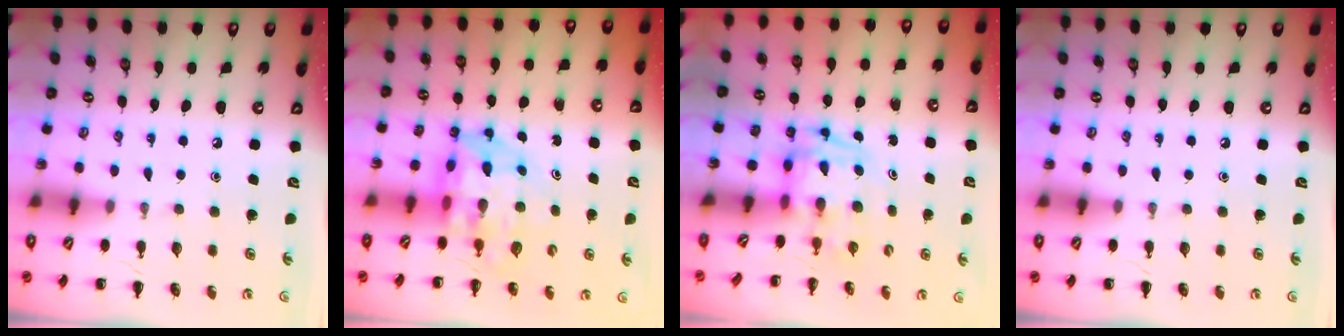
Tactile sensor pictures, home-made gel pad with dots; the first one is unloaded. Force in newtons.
{"total": 6.3, "press": 5.9, "slide": 2.0}
{"total": 3.2, "press": 3.1, "slide": 0.6}
{"total": 0.0}